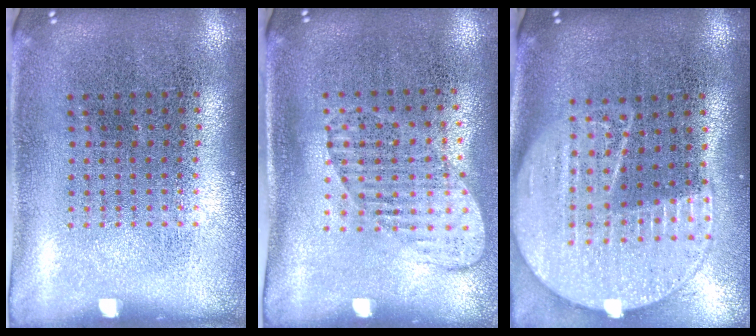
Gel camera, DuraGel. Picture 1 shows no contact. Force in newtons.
{"total": 1.5, "press": 1.2, "slide": 0.8}
{"total": 2.1, "press": 1.9, "slide": 1.0}